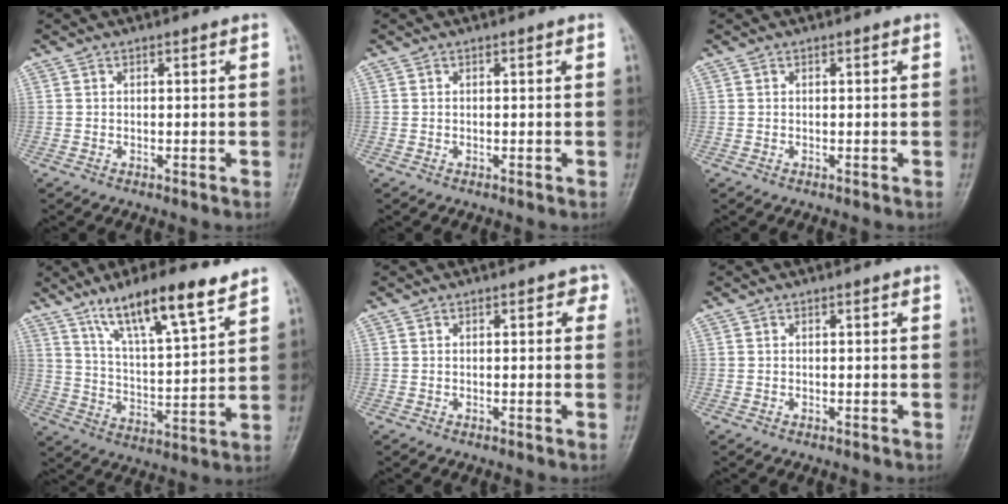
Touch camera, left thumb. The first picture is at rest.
{"total": 0.0}
{"total": 0.0}
{"total": 15.1, "force": [10.3, 3.0, 10.6], "torque": [-0.168, -0.050, 0.186]}
{"total": 1.9, "force": [0.7, 1.1, 1.3], "torque": [-0.002, 0.003, 0.003]}
{"total": 0.0}